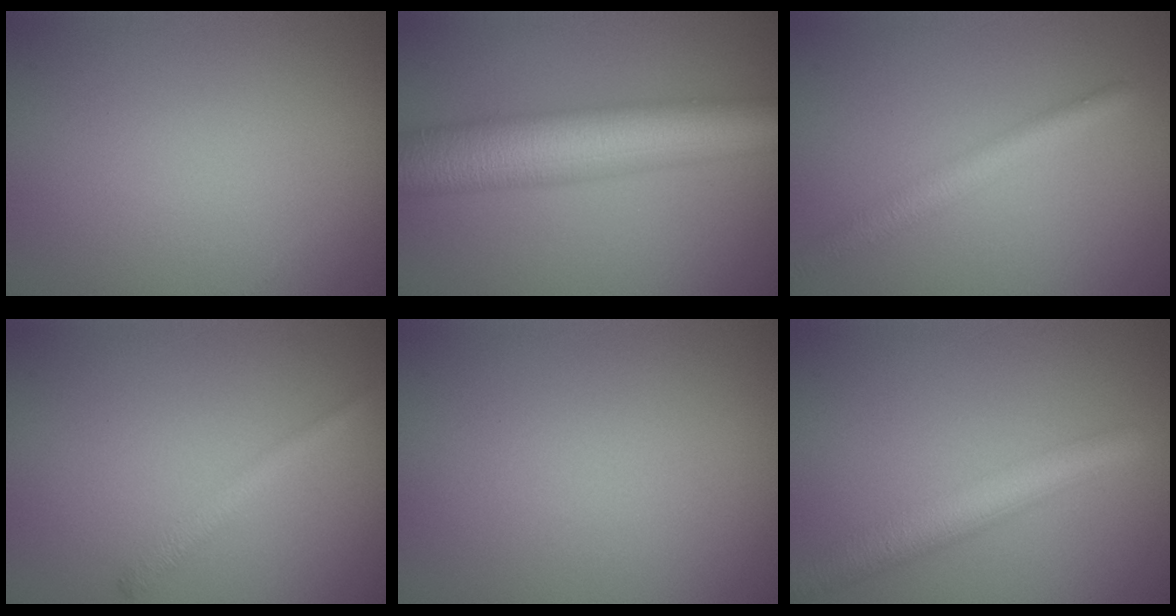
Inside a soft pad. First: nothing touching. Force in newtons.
{"total": 10.8, "press": 10.8, "slide": 0.0}
{"total": 2.9, "press": 2.9, "slide": 0.1}
{"total": 1.4, "press": 1.4, "slide": 0.1}
{"total": 0.0}
{"total": 4.9, "press": 4.9, "slide": 0.2}